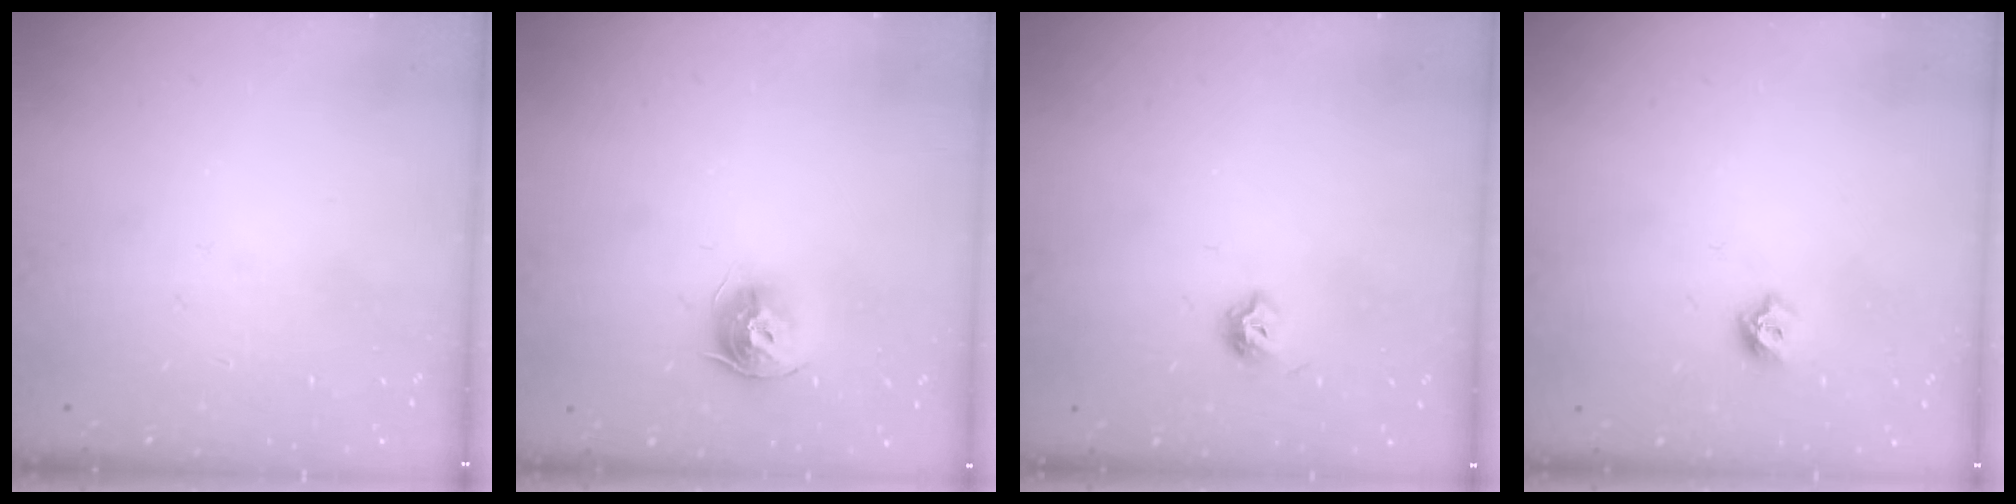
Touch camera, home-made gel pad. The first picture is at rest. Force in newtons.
{"total": 9.5, "press": 9.4, "slide": 0.9}
{"total": 5.9, "press": 5.9, "slide": 0.8}
{"total": 5.4, "press": 5.3, "slide": 1.0}